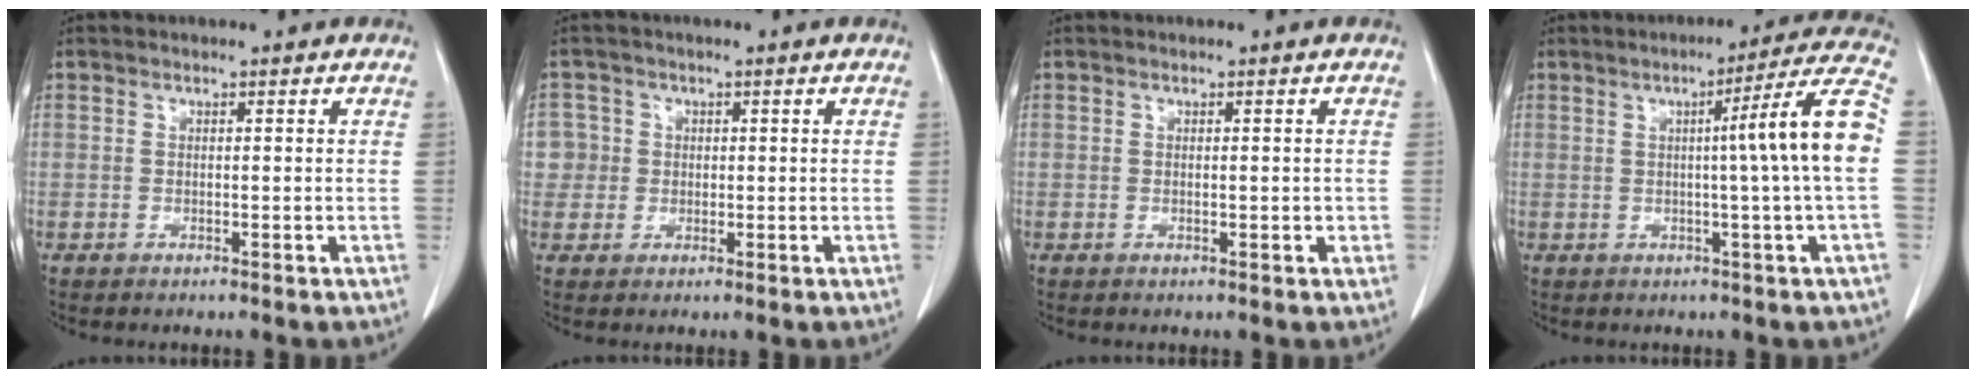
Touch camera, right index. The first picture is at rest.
{"total": 4.9, "force": [0.4, 4.9, 0.2], "torque": [0.003, 0.021, 0.010]}
{"total": 1.6, "force": [-0.2, 0.8, 1.4], "torque": [-0.027, 0.003, 0.002]}
{"total": 11.7, "force": [0.4, -1.9, 11.6], "torque": [-0.155, 0.009, 0.003]}